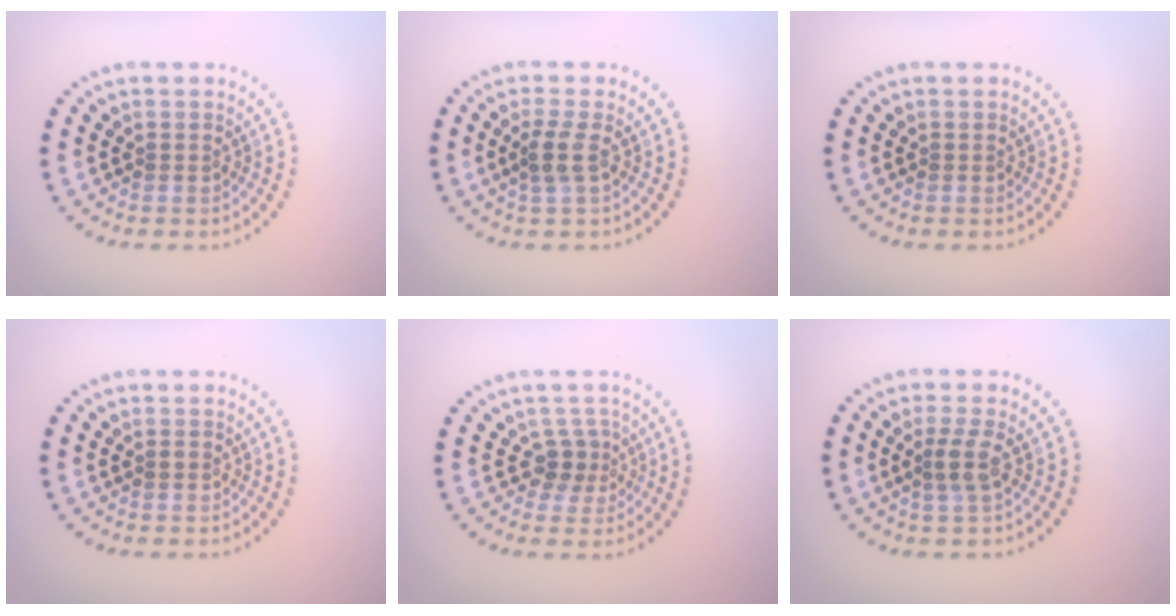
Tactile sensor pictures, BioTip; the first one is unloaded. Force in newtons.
{"total": 1.7, "press": 1.4, "slide": 1.0}
{"total": 0.0}
{"total": 0.7, "press": 0.7, "slide": 0.0}
{"total": 2.1, "press": 1.4, "slide": 1.5}
{"total": 2.1, "press": 1.8, "slide": 1.1}